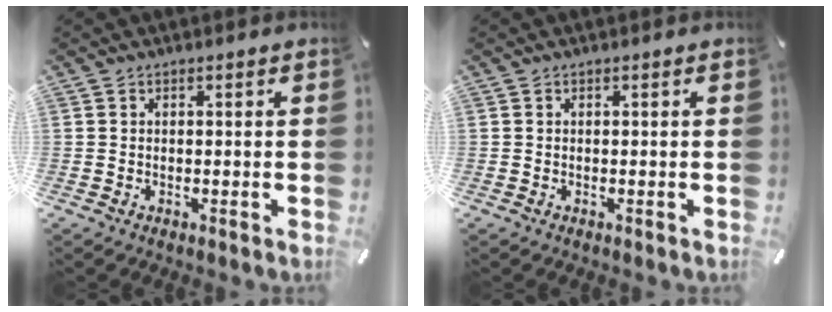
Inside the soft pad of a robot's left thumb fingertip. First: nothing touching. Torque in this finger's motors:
{"motor_torque": [-0.05, 0.05, 0.00, 0.00, 0.00]}